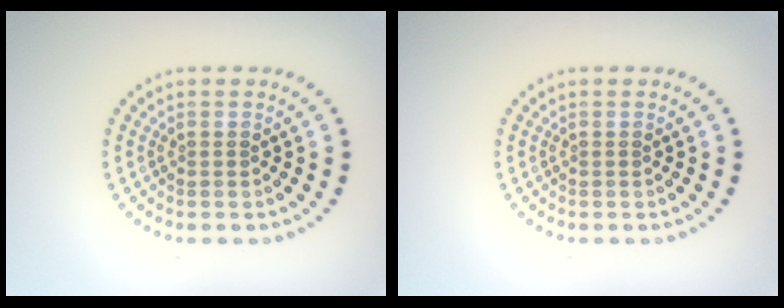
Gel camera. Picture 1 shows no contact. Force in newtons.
{"total": 0.0}